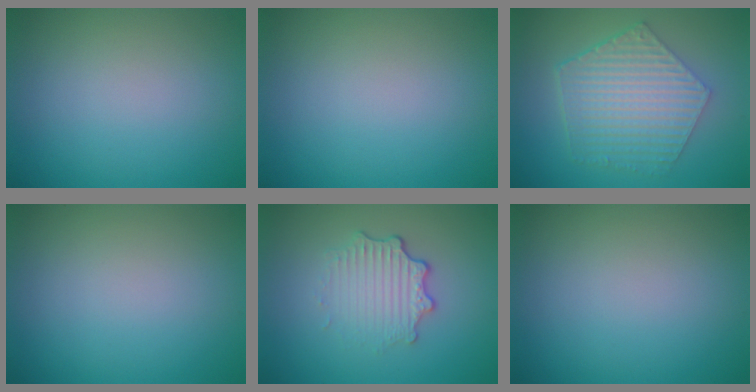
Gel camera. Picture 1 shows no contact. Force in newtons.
{"total": 0.0}
{"total": 6.7, "press": 4.9, "slide": 4.6}
{"total": 0.0}
{"total": 3.4, "press": 2.6, "slide": 2.2}
{"total": 0.0}